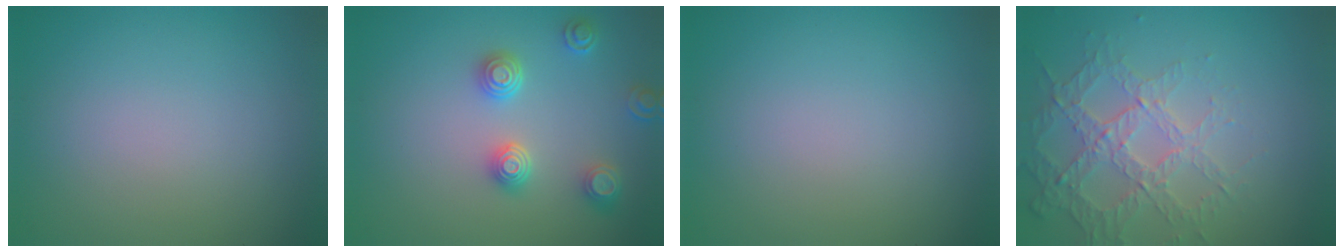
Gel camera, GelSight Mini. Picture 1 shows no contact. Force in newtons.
{"total": 3.8, "press": 3.4, "slide": 1.6}
{"total": 0.0}
{"total": 3.7, "press": 3.4, "slide": 1.5}